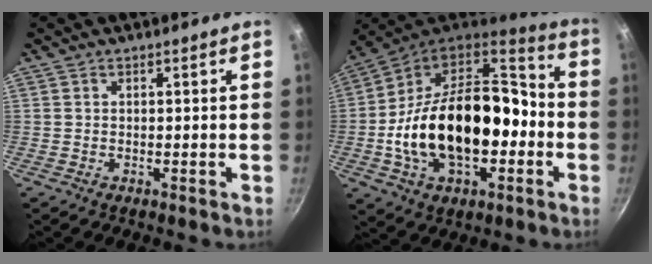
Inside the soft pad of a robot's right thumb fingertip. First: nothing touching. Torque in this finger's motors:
{"motor_torque": [0.88, 2.70, 1.43, -1.34, 0.55]}